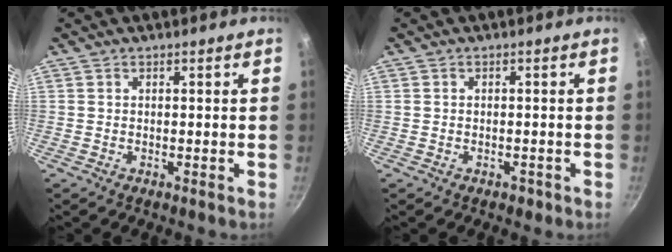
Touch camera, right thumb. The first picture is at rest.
{"total": 1.4, "force": [-0.8, 1.0, 0.6], "torque": [-0.006, 0.008, -0.004]}